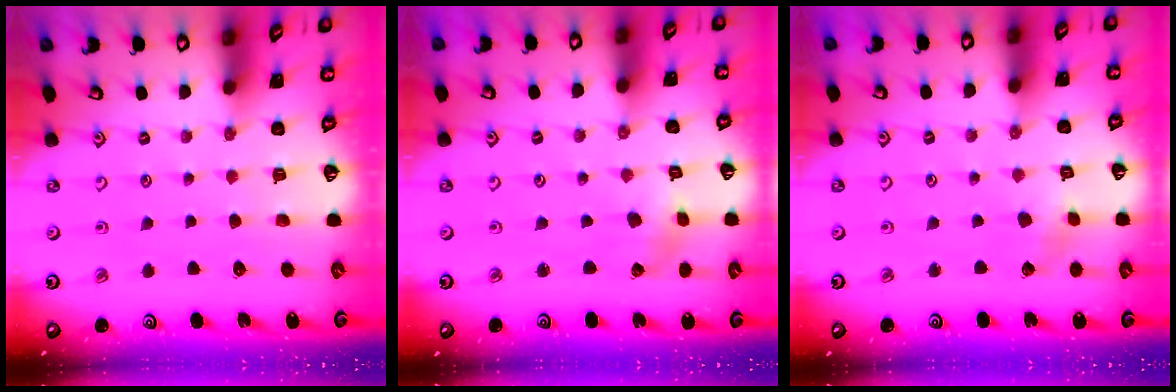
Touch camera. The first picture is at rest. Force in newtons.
{"total": 2.0, "press": 2.0, "slide": 0.2}
{"total": 2.9, "press": 2.9, "slide": 0.4}